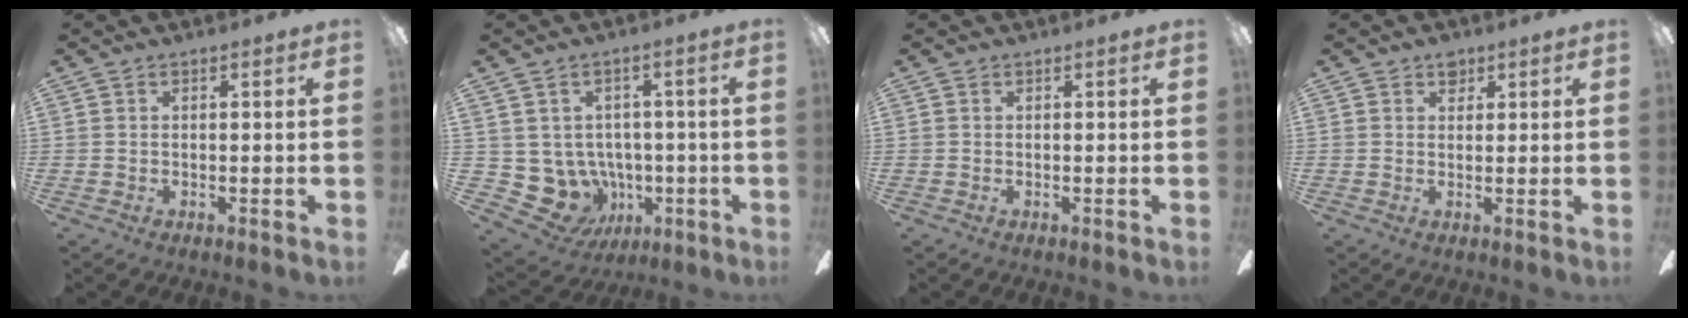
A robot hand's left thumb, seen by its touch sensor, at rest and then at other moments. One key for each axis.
{"total": 8.4, "fx": -0.2, "fy": 8.1, "fz": 2.2, "tx": -0.074, "ty": -0.013, "tz": 0.007}
{"total": 0.0}
{"total": 2.6, "fx": 1.7, "fy": 1.7, "fz": 1.1, "tx": 0.000, "ty": -0.007, "tz": 0.026}